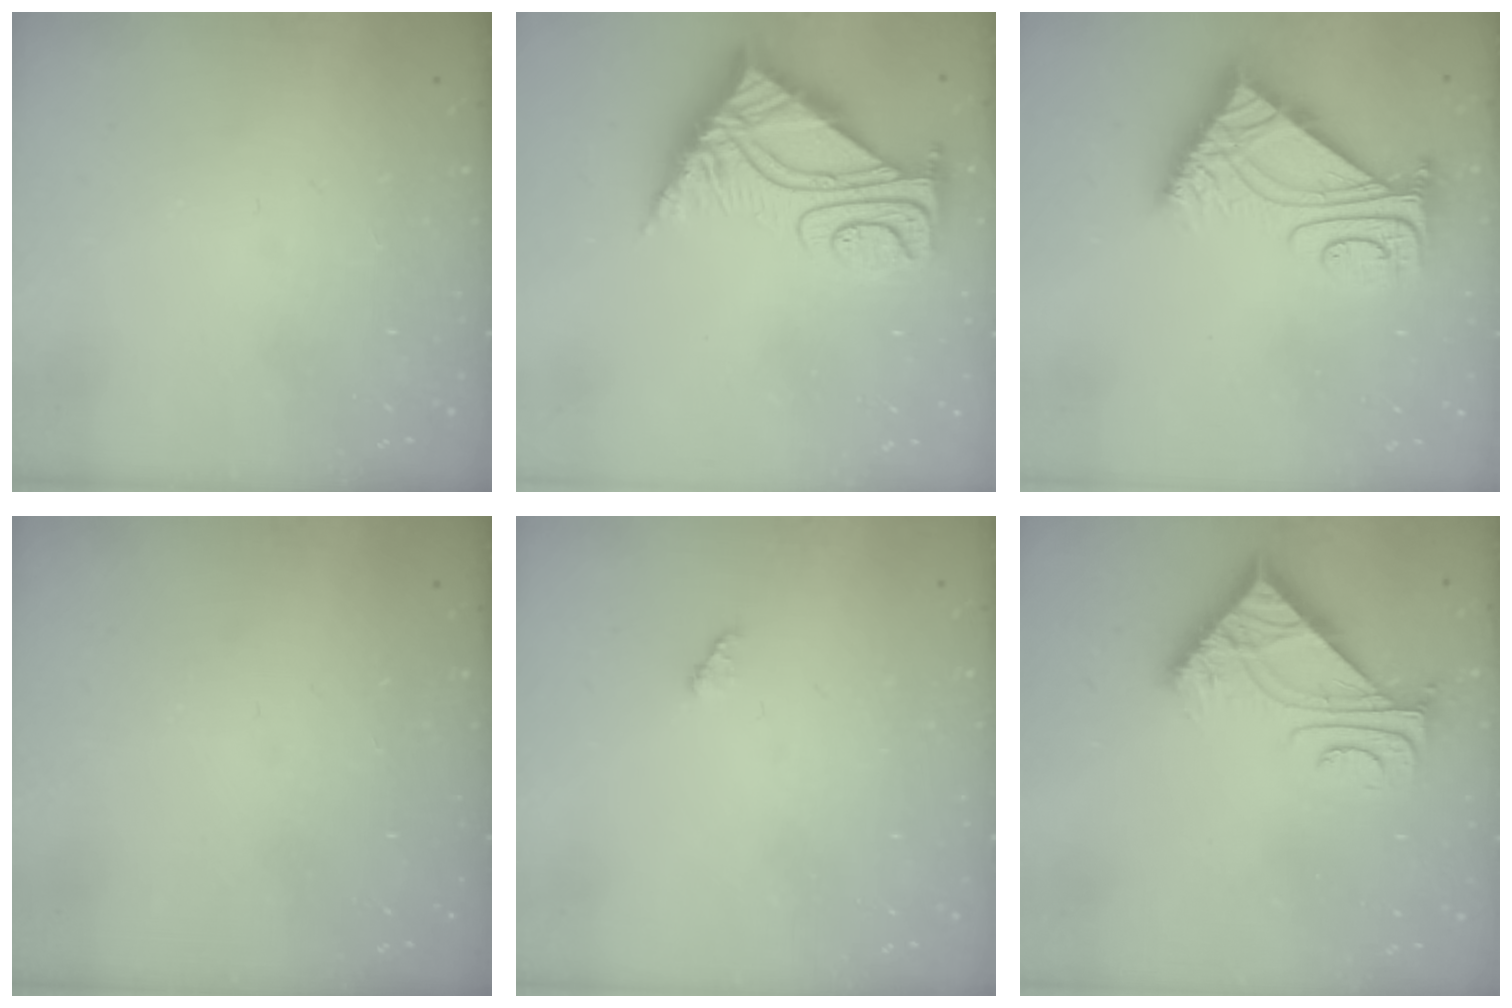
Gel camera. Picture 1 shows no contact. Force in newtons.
{"total": 9.9, "press": 9.8, "slide": 1.0}
{"total": 8.6, "press": 8.5, "slide": 1.0}
{"total": 0.0}
{"total": 1.3, "press": 1.3, "slide": 0.2}
{"total": 6.1, "press": 6.1, "slide": 0.7}